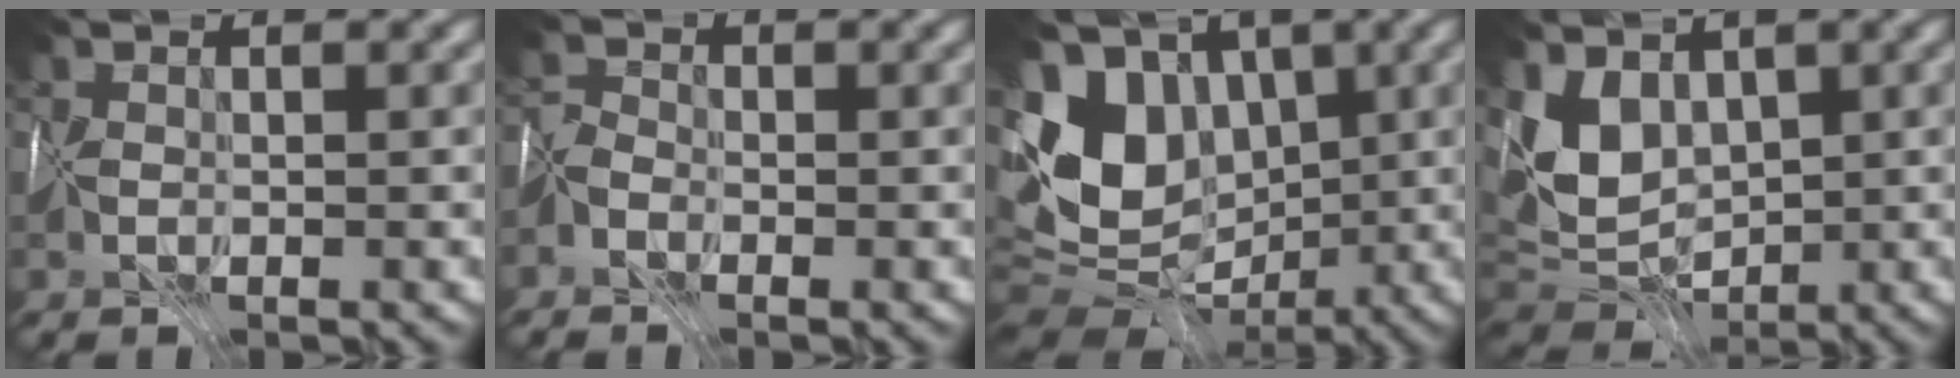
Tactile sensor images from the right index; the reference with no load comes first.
{"total": 1.0, "force": [-0.9, -0.1, -0.5], "torque": [0.002, 0.011, -0.030]}
{"total": 9.7, "force": [1.4, 7.4, 6.0], "torque": [-0.128, 0.008, 0.015]}
{"total": 4.0, "force": [2.3, 2.6, 2.1], "torque": [-0.051, -0.002, 0.040]}